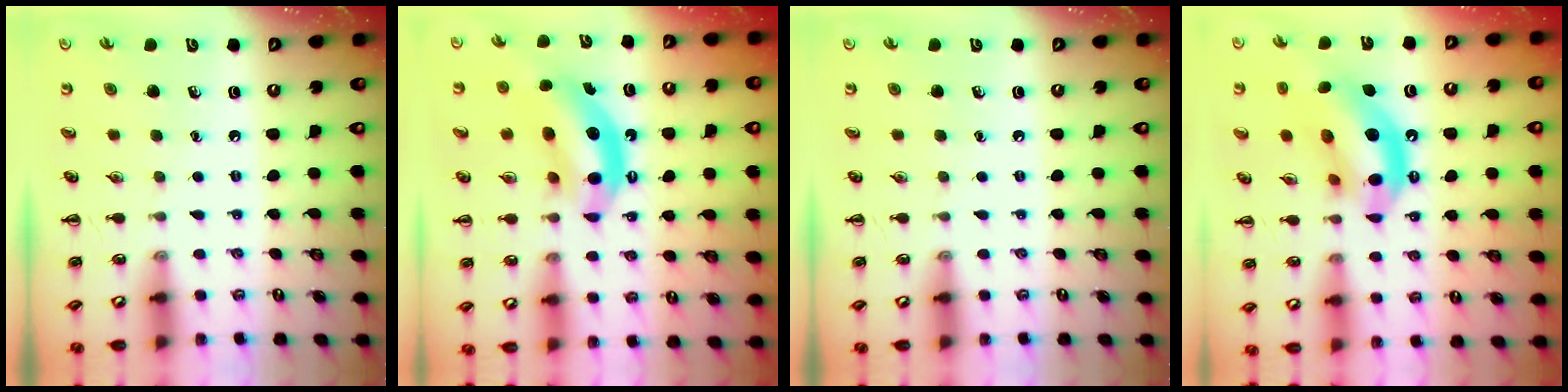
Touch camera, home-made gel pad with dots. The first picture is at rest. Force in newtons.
{"total": 10.9, "press": 10.5, "slide": 2.9}
{"total": 0.0}
{"total": 16.0, "press": 15.6, "slide": 3.6}